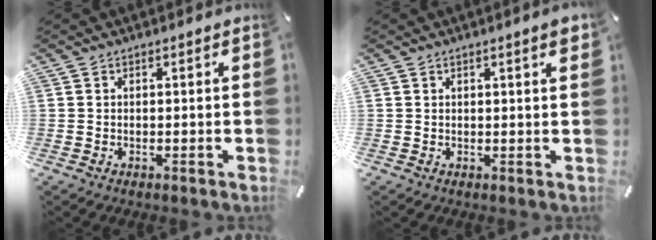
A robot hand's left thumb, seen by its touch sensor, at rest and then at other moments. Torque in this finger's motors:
{"motor_torque": [0.63, 0.77, 0.42, -0.35, 0.06]}